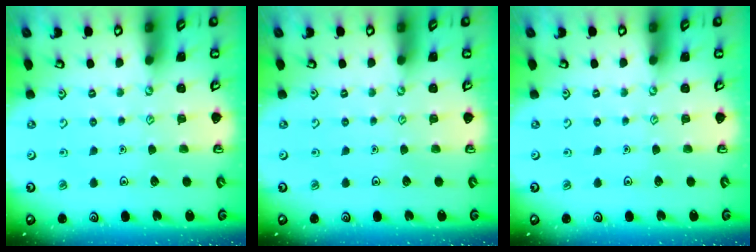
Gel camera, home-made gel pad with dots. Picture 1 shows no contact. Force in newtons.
{"total": 0.0}
{"total": 0.0}